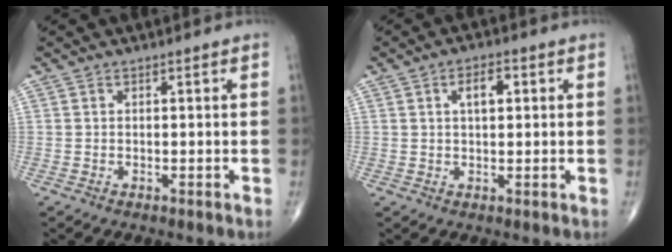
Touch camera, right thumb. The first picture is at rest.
{"total": 4.2, "force": [1.2, 2.1, 3.5], "torque": [-0.053, 0.005, 0.019]}